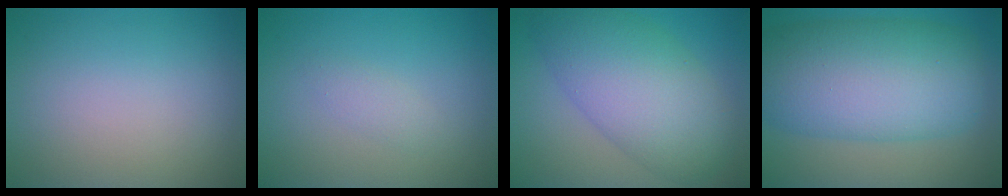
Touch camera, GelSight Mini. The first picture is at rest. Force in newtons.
{"total": 1.1, "press": 1.1, "slide": 0.0}
{"total": 7.2, "press": 7.2, "slide": 0.3}
{"total": 11.8, "press": 11.8, "slide": 0.2}